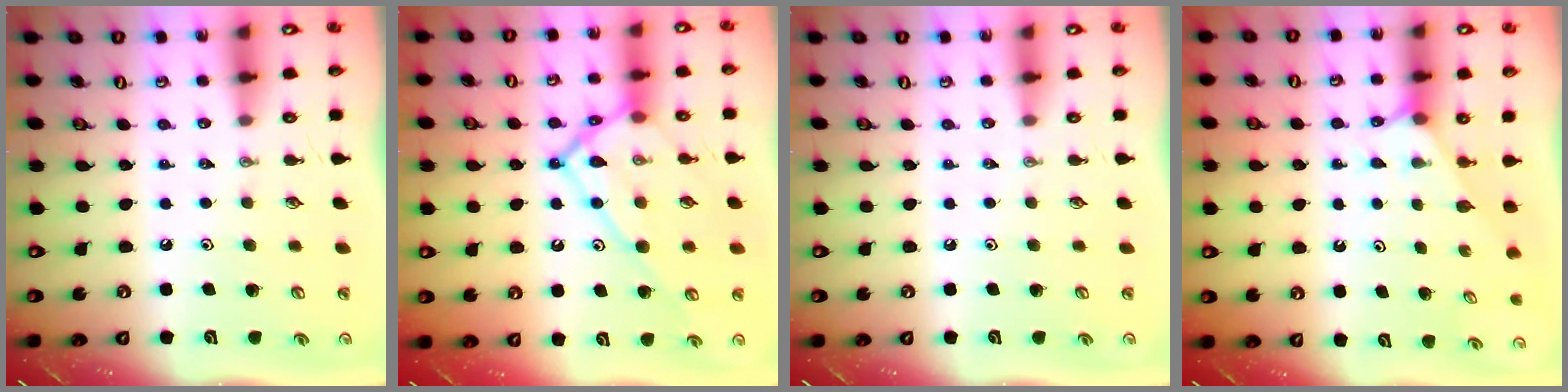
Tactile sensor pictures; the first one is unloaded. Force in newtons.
{"total": 17.1, "press": 17.0, "slide": 2.0}
{"total": 0.0}
{"total": 1.9, "press": 1.9, "slide": 0.3}